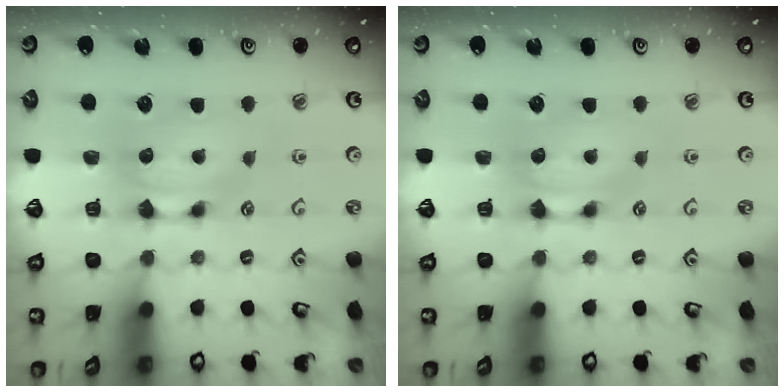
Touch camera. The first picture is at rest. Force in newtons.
{"total": 0.0}